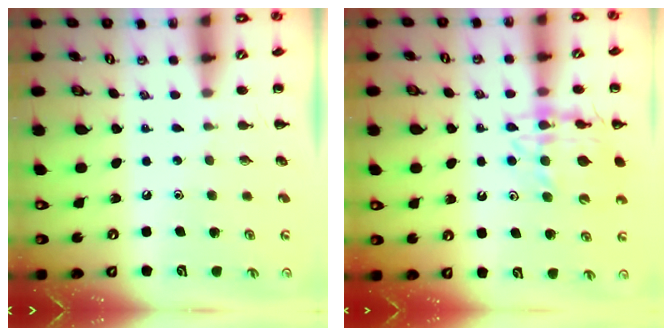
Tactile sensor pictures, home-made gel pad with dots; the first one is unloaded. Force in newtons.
{"total": 14.5, "press": 14.3, "slide": 2.4}